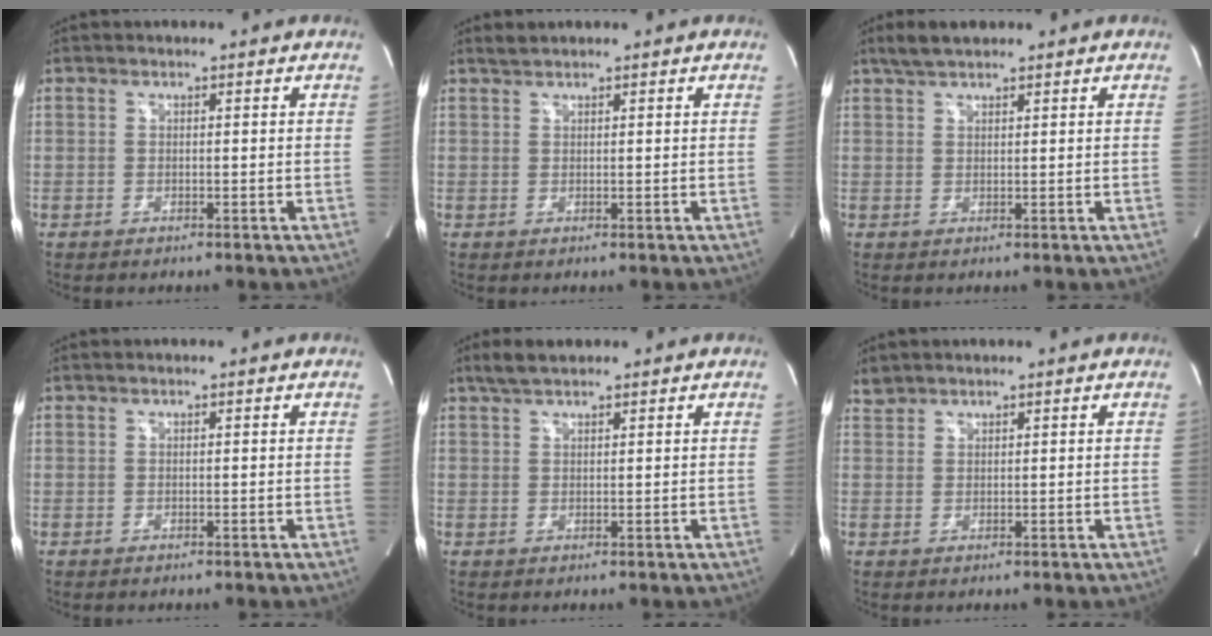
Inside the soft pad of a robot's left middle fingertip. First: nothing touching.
{"total": 1.0, "force": [1.0, -0.1, 0.2], "torque": [-0.010, 0.007, 0.025]}
{"total": 3.6, "force": [2.9, 0.9, 1.9], "torque": [-0.046, 0.013, 0.057]}
{"total": 0.0}
{"total": 3.2, "force": [2.6, 0.7, 1.7], "torque": [-0.042, 0.012, 0.052]}
{"total": 1.4, "force": [1.4, 0.3, -0.2], "torque": [0.000, 0.008, 0.031]}